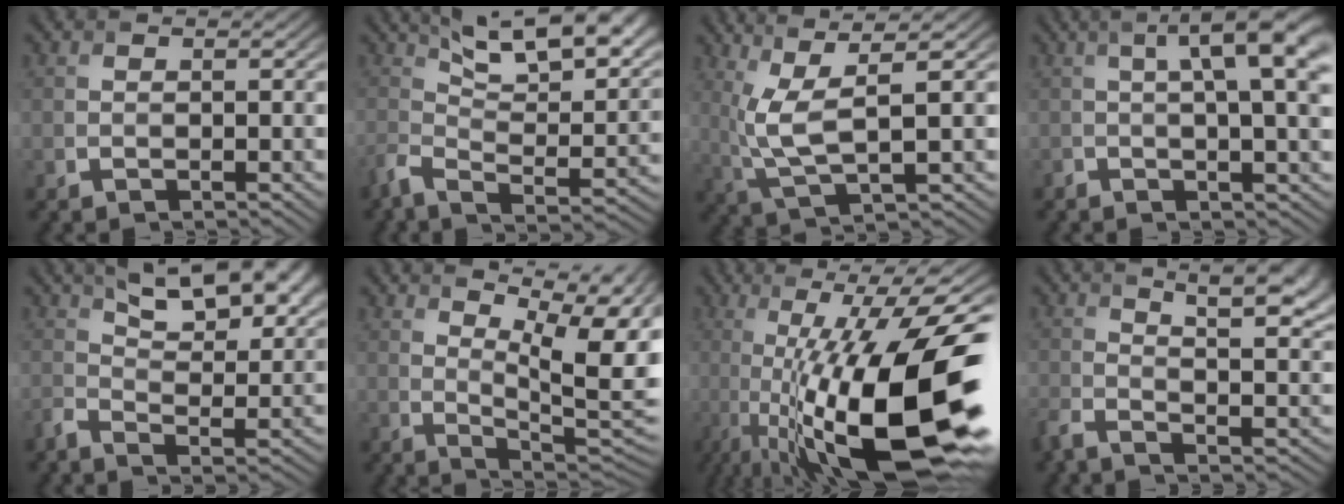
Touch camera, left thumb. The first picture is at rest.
{"total": 10.6, "force": [5.3, 3.8, 8.4], "torque": [-0.170, 0.001, 0.094]}
{"total": 6.9, "force": [2.0, 1.4, 6.4], "torque": [-0.147, 0.013, 0.050]}
{"total": 8.9, "force": [1.4, 2.5, 8.4], "torque": [-0.099, 0.016, 0.022]}
{"total": 8.5, "force": [4.3, 3.7, 6.3], "torque": [-0.124, 0.002, 0.074]}
{"total": 15.1, "force": [6.0, 4.7, 13.1], "torque": [-0.183, 0.038, 0.111]}
{"total": 18.0, "force": [-4.1, 5.6, 16.6], "torque": [-0.268, -0.002, -0.066]}
{"total": 10.3, "force": [1.9, 3.7, 9.4], "torque": [-0.158, -0.002, 0.034]}